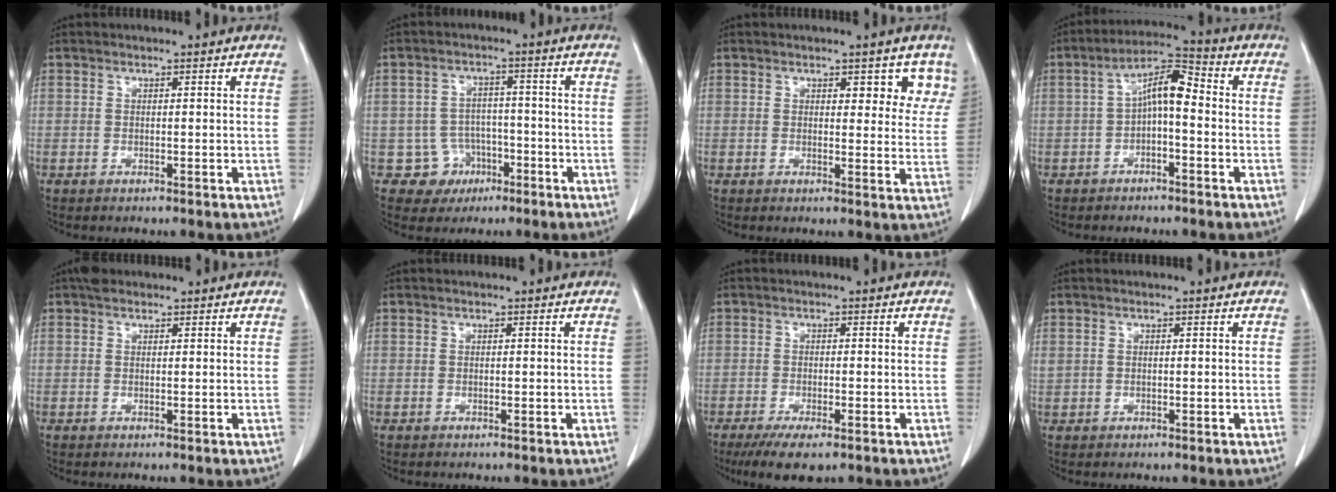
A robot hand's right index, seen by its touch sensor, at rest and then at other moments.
{"total": 5.5, "force": [-2.3, 5.0, -0.1], "torque": [0.012, 0.016, -0.030]}
{"total": 5.4, "force": [3.8, 2.5, 3.0], "torque": [-0.013, -0.006, 0.034]}
{"total": 7.1, "force": [-0.4, 2.2, 6.7], "torque": [-0.123, 0.032, -0.010]}
{"total": 1.9, "force": [1.4, 1.0, 0.7], "torque": [-0.014, 0.018, 0.021]}
{"total": 0.0}
{"total": 5.5, "force": [-3.6, 1.6, 3.8], "torque": [-0.064, -0.011, -0.056]}
{"total": 1.0, "force": [0.5, 0.8, 0.4], "torque": [-0.013, 0.014, 0.013]}